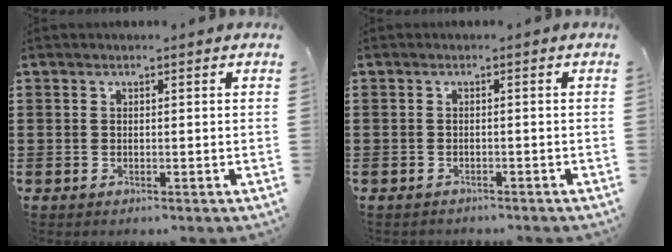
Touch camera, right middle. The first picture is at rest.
{"total": 0.7, "force": [-0.7, 0.0, 0.0], "torque": [-0.002, 0.000, -0.014]}